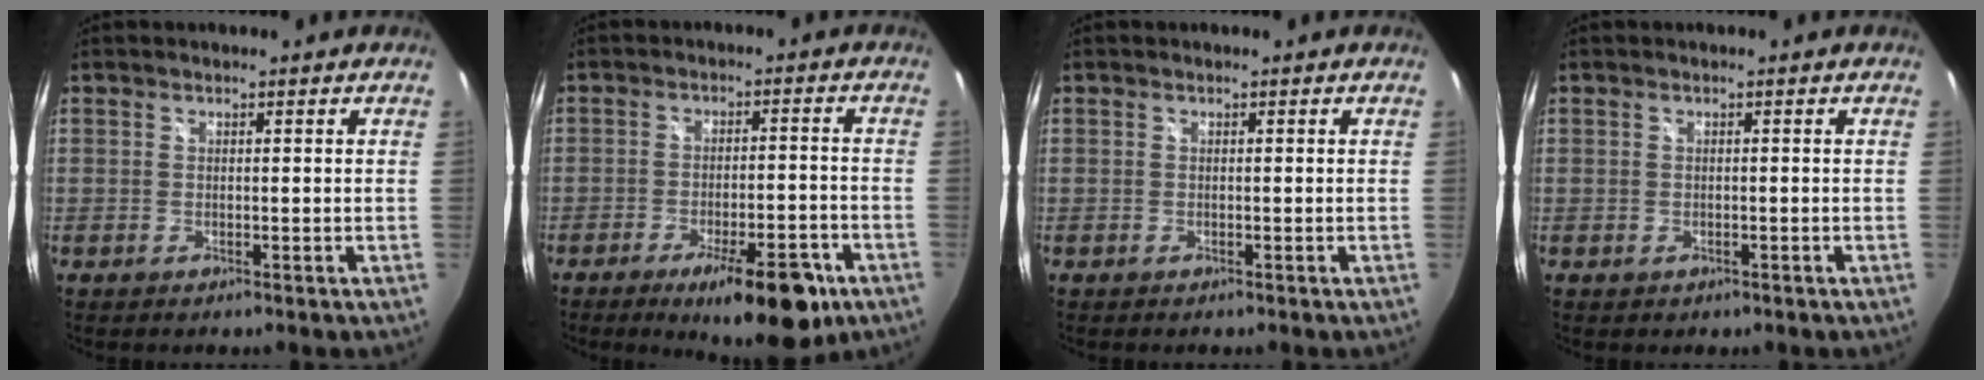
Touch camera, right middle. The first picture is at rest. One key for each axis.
{"total": 13.1, "fx": -7.8, "fy": 3.9, "fz": 9.8, "tx": -0.145, "ty": -0.011, "tz": -0.106}
{"total": 0.0}
{"total": 0.8, "fx": 0.0, "fy": 0.7, "fz": 0.2, "tx": -0.002, "ty": -0.002, "tz": 0.002}